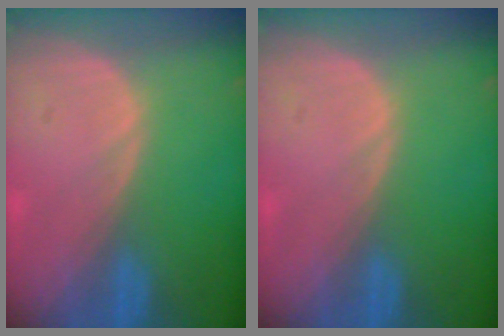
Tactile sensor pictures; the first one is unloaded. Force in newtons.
{"total": 0.0}